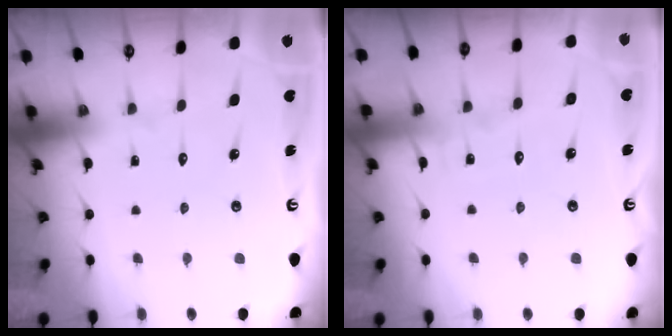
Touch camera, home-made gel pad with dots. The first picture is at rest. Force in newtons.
{"total": 4.6, "press": 4.5, "slide": 0.5}